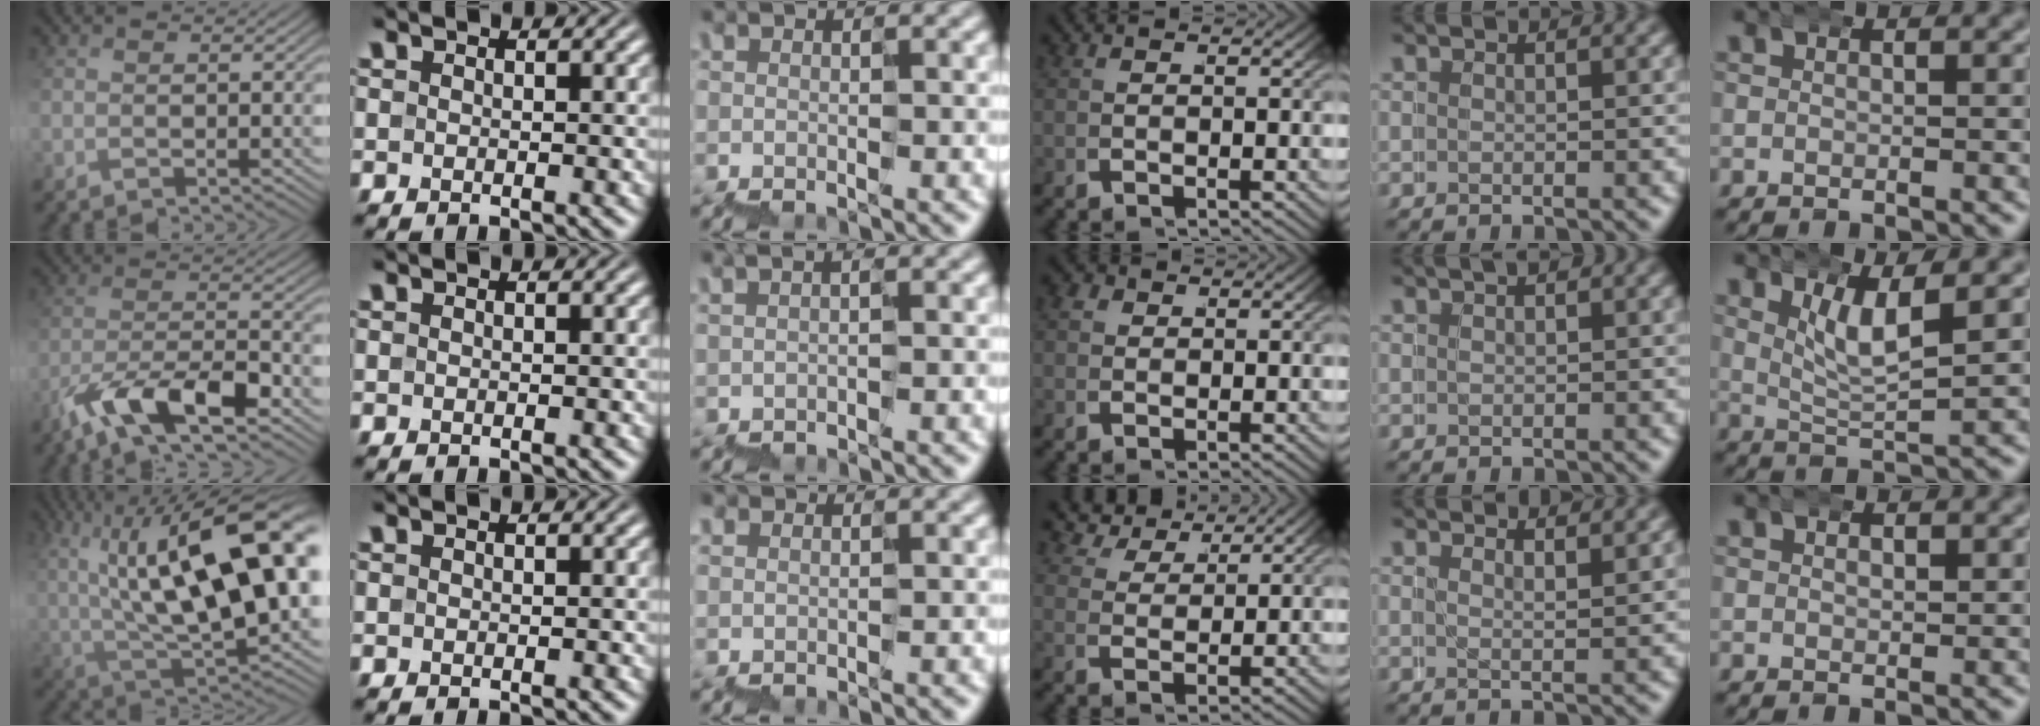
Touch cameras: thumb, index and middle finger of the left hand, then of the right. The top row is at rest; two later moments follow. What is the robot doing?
{"motion": "wrap", "object": "belt"}